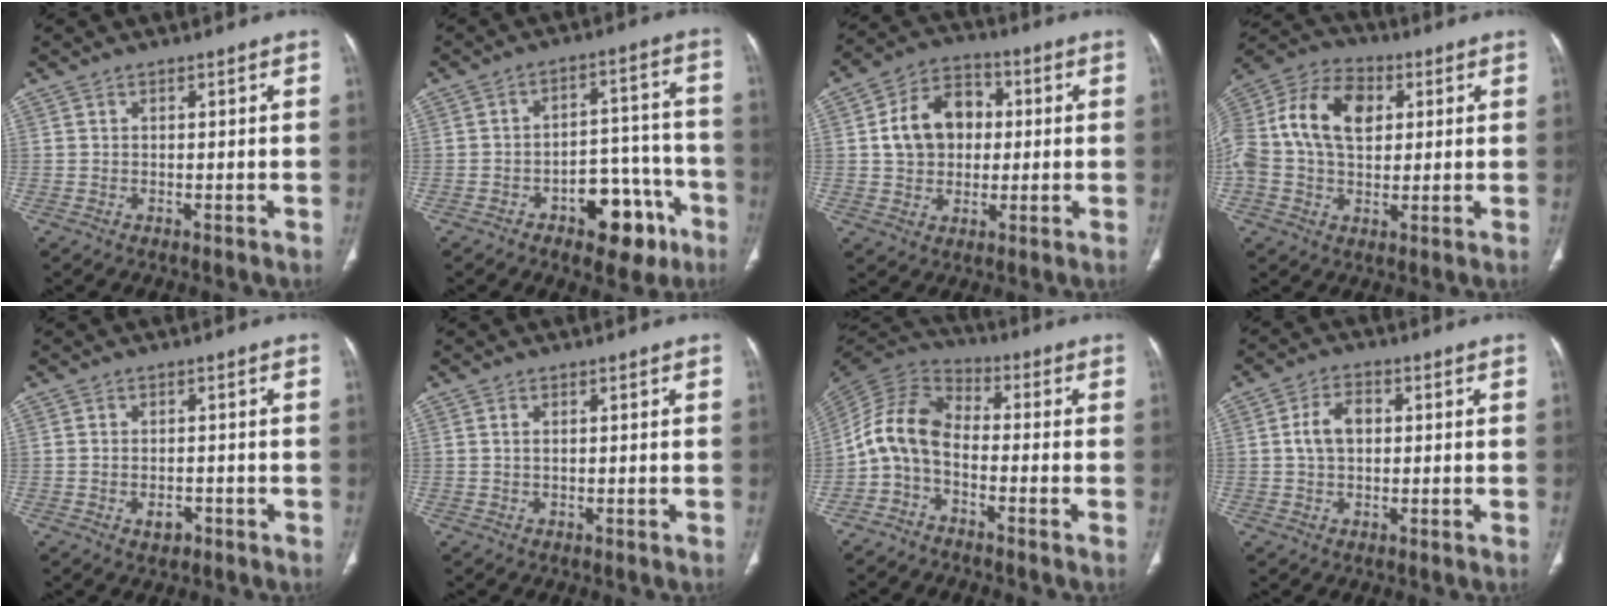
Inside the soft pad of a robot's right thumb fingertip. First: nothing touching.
{"total": 12.6, "force": [-6.5, 7.0, 8.2], "torque": [-0.063, 0.059, -0.083]}
{"total": 11.9, "force": [1.2, 9.3, 7.4], "torque": [-0.096, 0.015, 0.014]}
{"total": 18.7, "force": [3.4, 12.7, 13.3], "torque": [-0.271, 0.024, 0.053]}
{"total": 2.3, "force": [-1.1, 1.5, 1.4], "torque": [-0.017, 0.007, -0.013]}
{"total": 0.9, "force": [0.1, 0.5, 0.7], "torque": [-0.018, 0.001, 0.003]}
{"total": 9.3, "force": [-2.8, 5.6, 6.9], "torque": [-0.131, 0.055, -0.074]}
{"total": 6.6, "force": [0.6, 4.6, 4.7], "torque": [-0.078, 0.015, 0.007]}